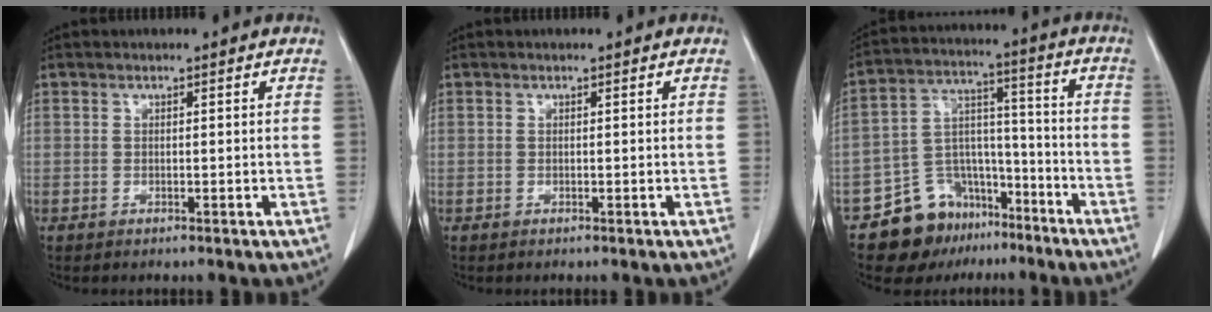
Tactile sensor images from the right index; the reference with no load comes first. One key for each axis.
{"total": 0.0}
{"total": 12.3, "fx": -8.8, "fy": 7.9, "fz": 3.3, "tx": -0.056, "ty": 0.059, "tz": -0.143}